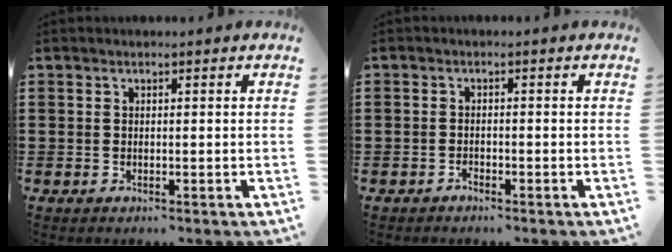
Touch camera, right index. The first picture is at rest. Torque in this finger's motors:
{"motor_torque": [1.16, 0.98, -0.08, -0.03]}